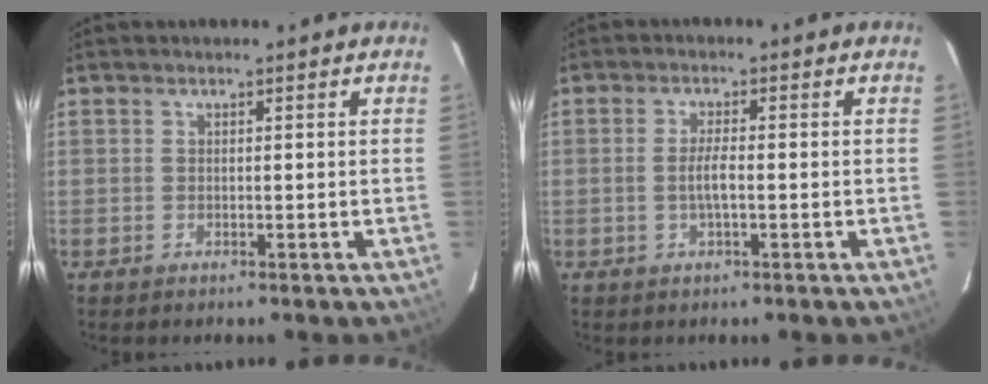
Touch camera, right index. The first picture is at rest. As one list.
[{"total": 2.8, "force": [-0.7, 0.4, 2.7], "torque": [-0.051, -0.001, -0.013]}]